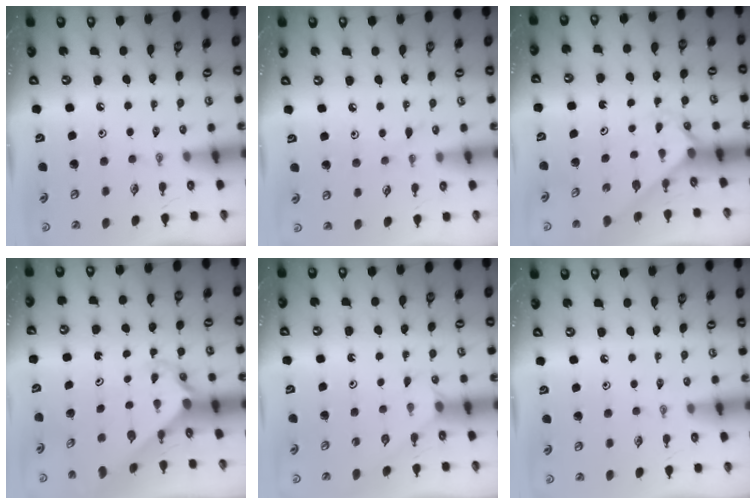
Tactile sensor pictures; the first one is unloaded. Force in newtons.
{"total": 2.7, "press": 2.7, "slide": 0.5}
{"total": 2.1, "press": 2.1, "slide": 0.2}
{"total": 2.4, "press": 2.4, "slide": 0.2}
{"total": 3.7, "press": 3.7, "slide": 0.4}
{"total": 0.0}